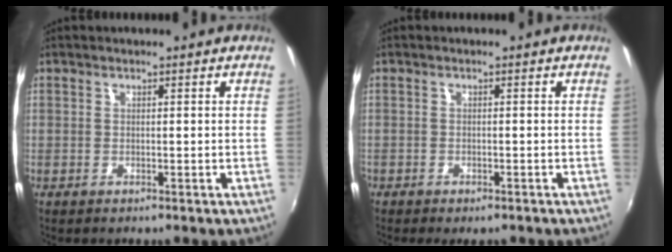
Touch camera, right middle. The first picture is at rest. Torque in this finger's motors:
{"motor_torque": [0.18, -1.20, 0.12, 0.03]}